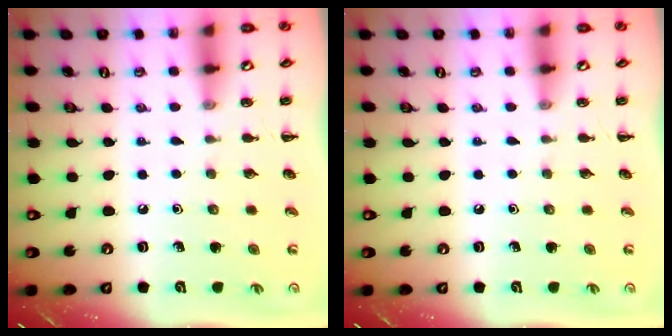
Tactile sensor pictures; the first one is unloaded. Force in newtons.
{"total": 0.0}